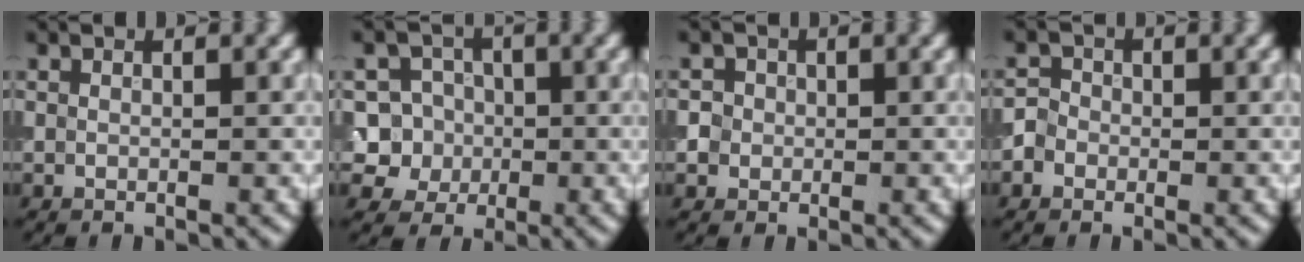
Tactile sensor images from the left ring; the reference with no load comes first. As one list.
[{"total": 6.3, "force": [-0.6, 6.1, 1.6], "torque": [-0.014, 0.028, -0.034]}, {"total": 2.7, "force": [0.4, 2.6, 0.8], "torque": [0.007, 0.012, -0.004]}, {"total": 2.0, "force": [-0.5, 1.8, 0.6], "torque": [0.002, 0.010, -0.023]}]